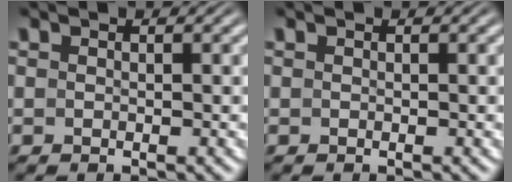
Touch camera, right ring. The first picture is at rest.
{"total": 0.0}